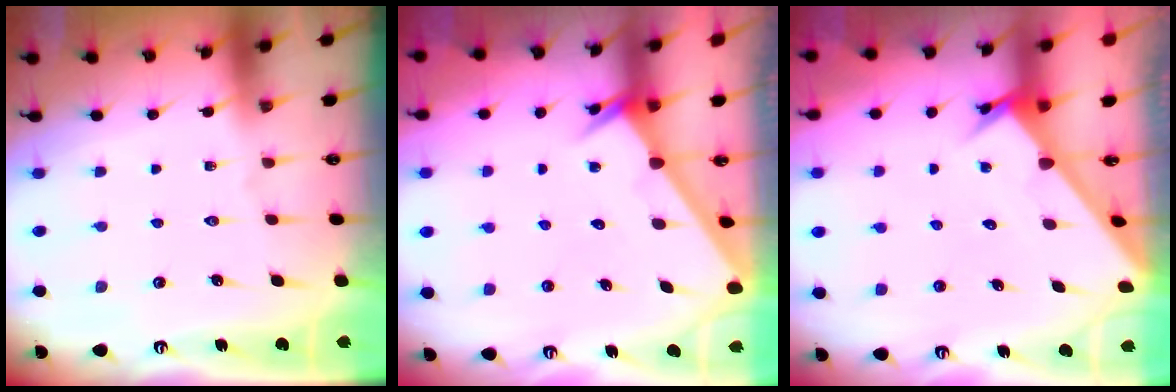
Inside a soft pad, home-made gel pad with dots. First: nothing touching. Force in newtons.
{"total": 2.6, "press": 2.6, "slide": 0.0}
{"total": 3.1, "press": 3.1, "slide": 0.1}